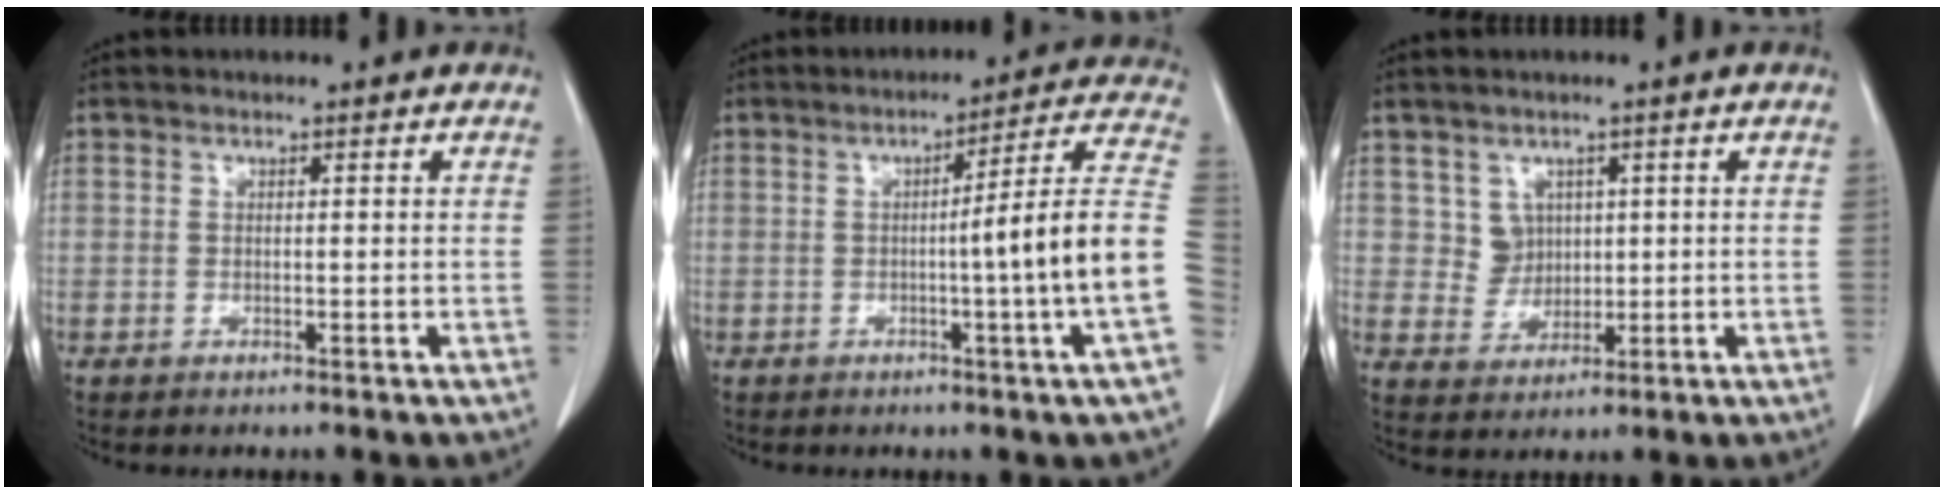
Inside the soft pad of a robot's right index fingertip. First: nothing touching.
{"total": 12.9, "force": [-2.3, -2.2, 12.5], "torque": [-0.156, 0.009, -0.038]}
{"total": 3.6, "force": [1.2, 3.4, 0.4], "torque": [-0.005, 0.004, 0.026]}